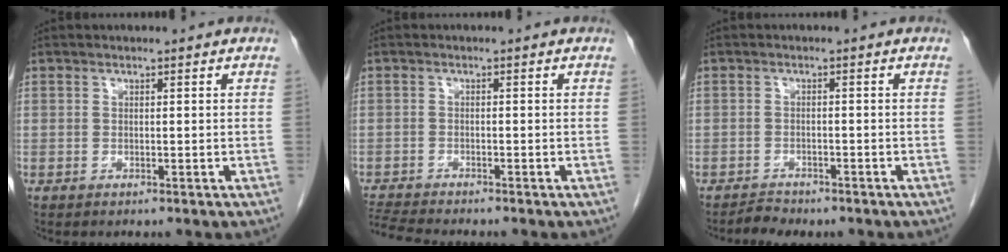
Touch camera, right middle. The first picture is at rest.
{"total": 5.0, "force": [-4.8, -0.4, 1.3], "torque": [-0.028, -0.018, -0.085]}
{"total": 2.1, "force": [-2.0, 0.6, 0.3], "torque": [-0.011, -0.003, -0.031]}